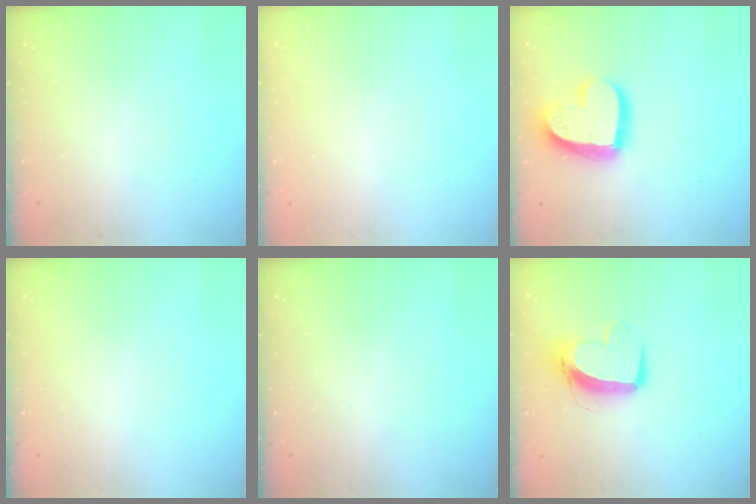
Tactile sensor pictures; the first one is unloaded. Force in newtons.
{"total": 0.5, "press": 0.5, "slide": 0.1}
{"total": 18.7, "press": 18.7, "slide": 1.4}
{"total": 0.0}
{"total": 0.0}
{"total": 11.1, "press": 11.0, "slide": 1.0}